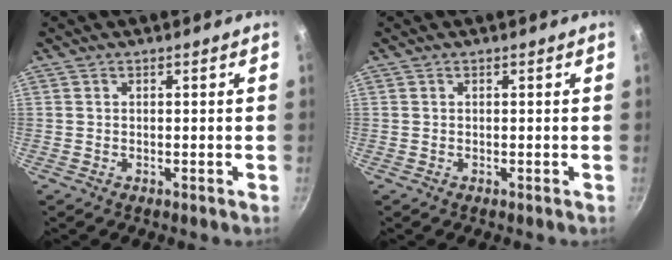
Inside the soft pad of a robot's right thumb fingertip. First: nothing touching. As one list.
[{"total": 0.0}]